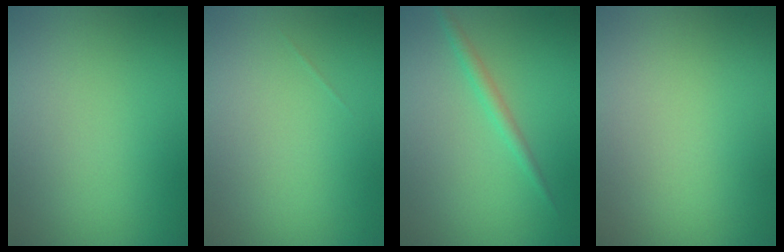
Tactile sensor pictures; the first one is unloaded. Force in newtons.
{"total": 0.0}
{"total": 1.5, "press": 1.5, "slide": 0.1}
{"total": 0.0}